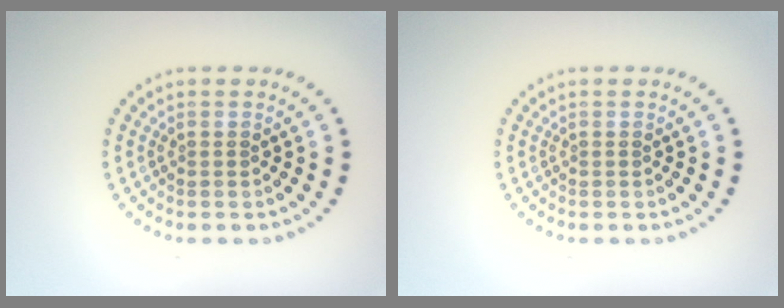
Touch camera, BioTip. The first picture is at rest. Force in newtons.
{"total": 0.0}